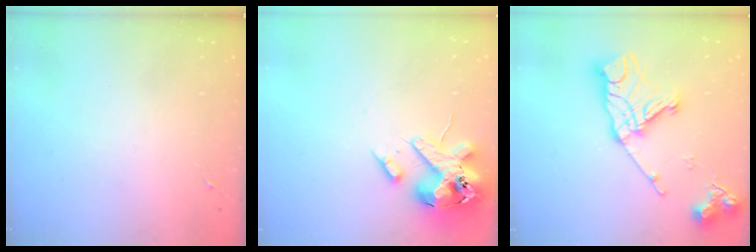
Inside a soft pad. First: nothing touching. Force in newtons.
{"total": 17.7, "press": 17.4, "slide": 2.9}
{"total": 18.6, "press": 18.5, "slide": 1.4}